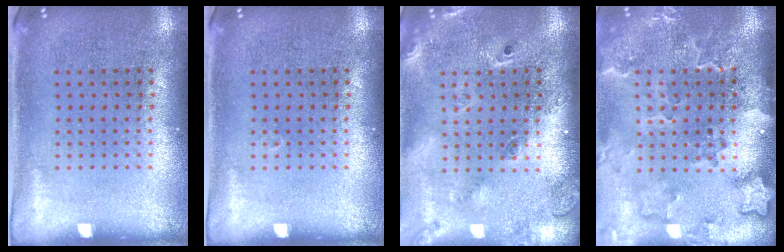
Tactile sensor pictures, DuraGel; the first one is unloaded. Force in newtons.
{"total": 0.0}
{"total": 2.4, "press": 1.7, "slide": 1.6}
{"total": 2.9, "press": 2.3, "slide": 1.8}